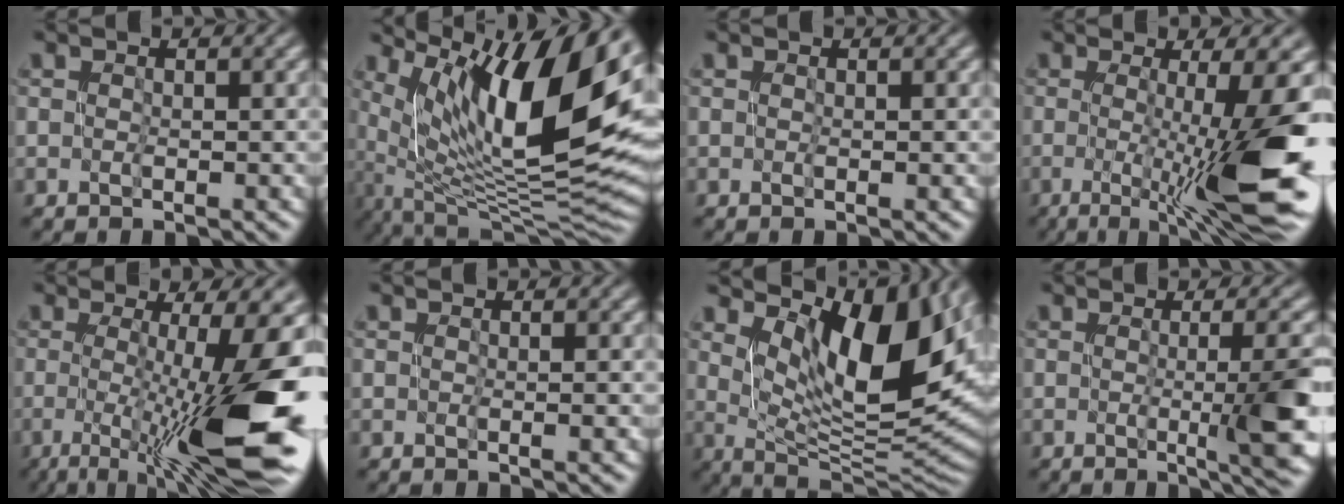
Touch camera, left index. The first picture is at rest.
{"total": 14.3, "force": [5.5, 5.3, 12.0], "torque": [-0.189, 0.002, 0.103]}
{"total": 0.0}
{"total": 9.5, "force": [-3.0, 2.2, 8.7], "torque": [-0.146, -0.008, -0.042]}
{"total": 12.4, "force": [-4.0, 3.7, 11.2], "torque": [-0.190, -0.014, -0.059]}
{"total": 0.9, "force": [-0.2, 0.3, 0.8], "torque": [-0.012, -0.001, -0.001]}
{"total": 11.5, "force": [4.2, 5.0, 9.5], "torque": [-0.138, -0.013, 0.083]}
{"total": 7.0, "force": [-2.0, 1.5, 6.5], "torque": [-0.081, -0.002, -0.024]}